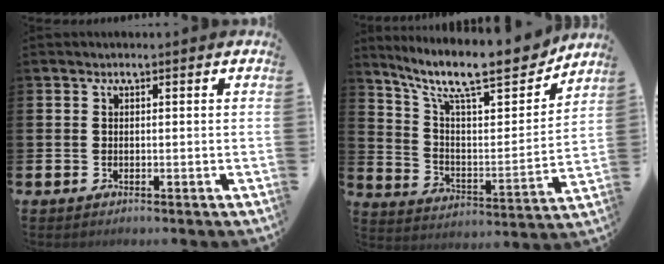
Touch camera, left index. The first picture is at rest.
{"total": 13.1, "force": [10.9, 3.2, 6.6], "torque": [-0.151, -0.071, 0.184]}